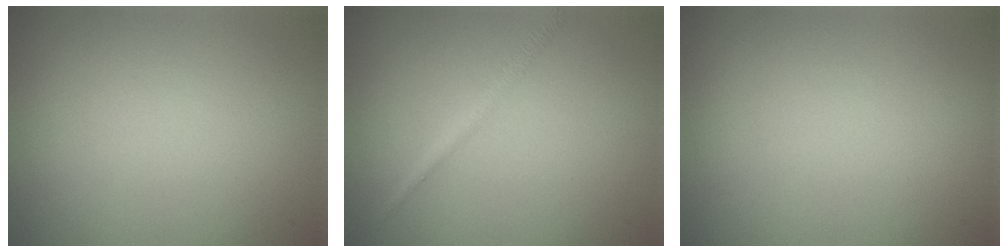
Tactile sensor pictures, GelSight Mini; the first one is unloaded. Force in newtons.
{"total": 1.3, "press": 1.3, "slide": 0.0}
{"total": 0.0}